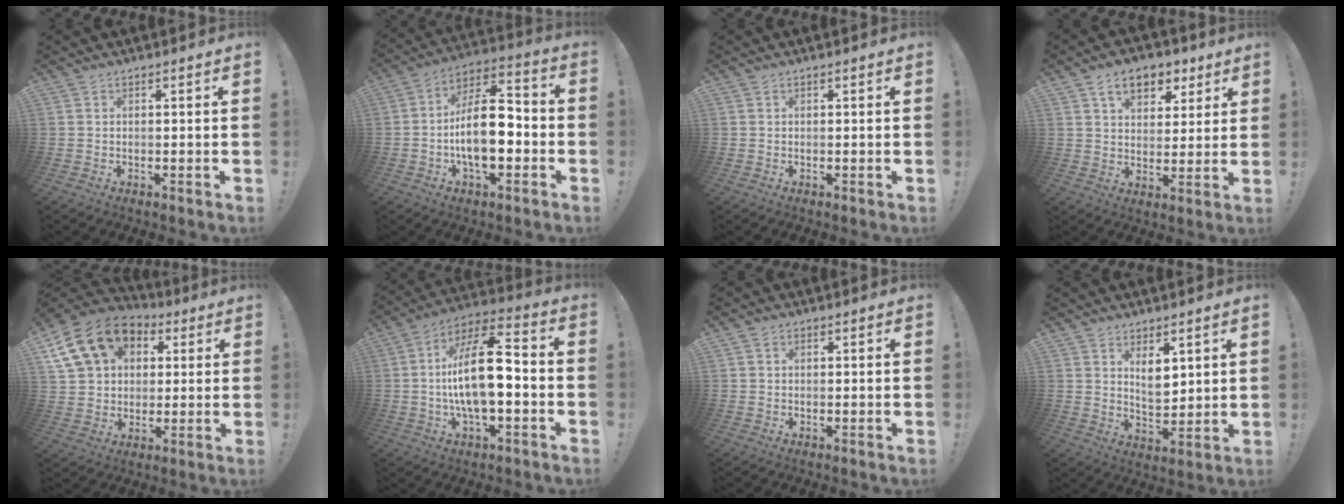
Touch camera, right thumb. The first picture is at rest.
{"total": 17.2, "force": [-3.8, 8.4, 14.5], "torque": [-0.245, 0.020, -0.064]}
{"total": 0.0}
{"total": 10.7, "force": [5.8, 7.0, 5.6], "torque": [-0.082, -0.022, 0.109]}
{"total": 17.9, "force": [7.2, 13.8, 8.9], "torque": [-0.139, -0.022, 0.147]}
{"total": 18.0, "force": [-1.9, 7.0, 16.5], "torque": [-0.292, 0.009, -0.036]}
{"total": 1.0, "force": [0.3, 0.9, 0.4], "torque": [-0.004, 0.003, 0.005]}
{"total": 6.9, "force": [4.1, 4.1, 3.6], "torque": [-0.050, -0.029, 0.077]}